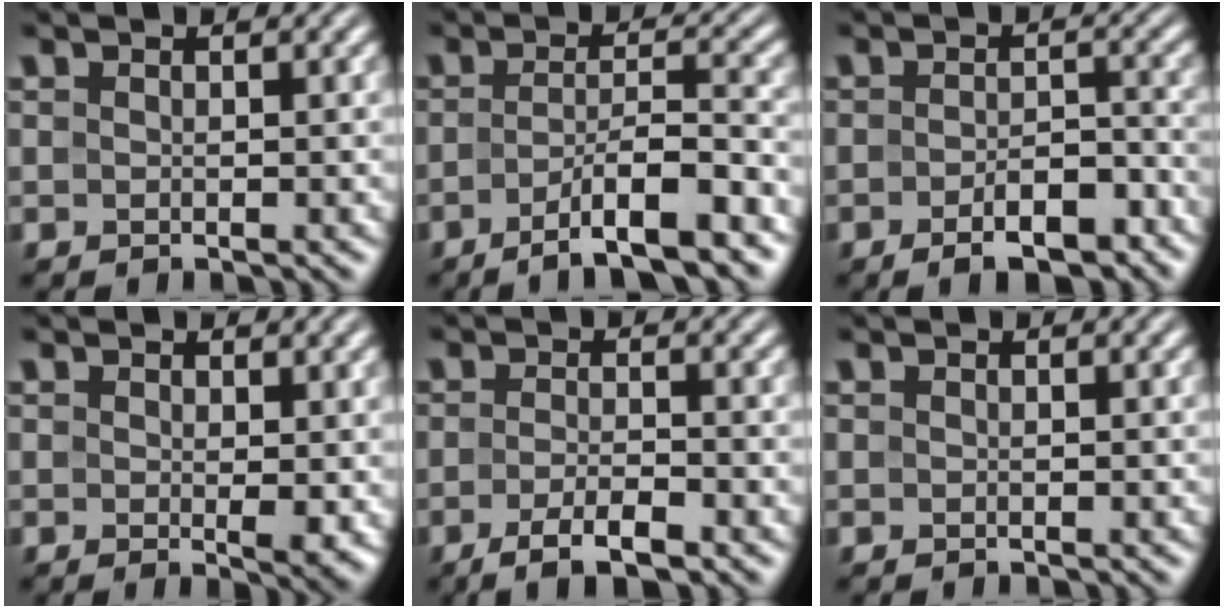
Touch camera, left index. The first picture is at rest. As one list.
[{"total": 7.9, "force": [-4.3, 1.8, 6.4], "torque": [-0.089, -0.001, -0.072]}, {"total": 5.2, "force": [-3.0, 1.9, 3.7], "torque": [-0.055, 0.002, -0.041]}, {"total": 1.9, "force": [0.4, 0.4, 1.8], "torque": [-0.023, -0.010, 0.008]}, {"total": 3.8, "force": [-2.1, 0.9, 3.0], "torque": [-0.059, -0.003, -0.039]}, {"total": 0.0}]